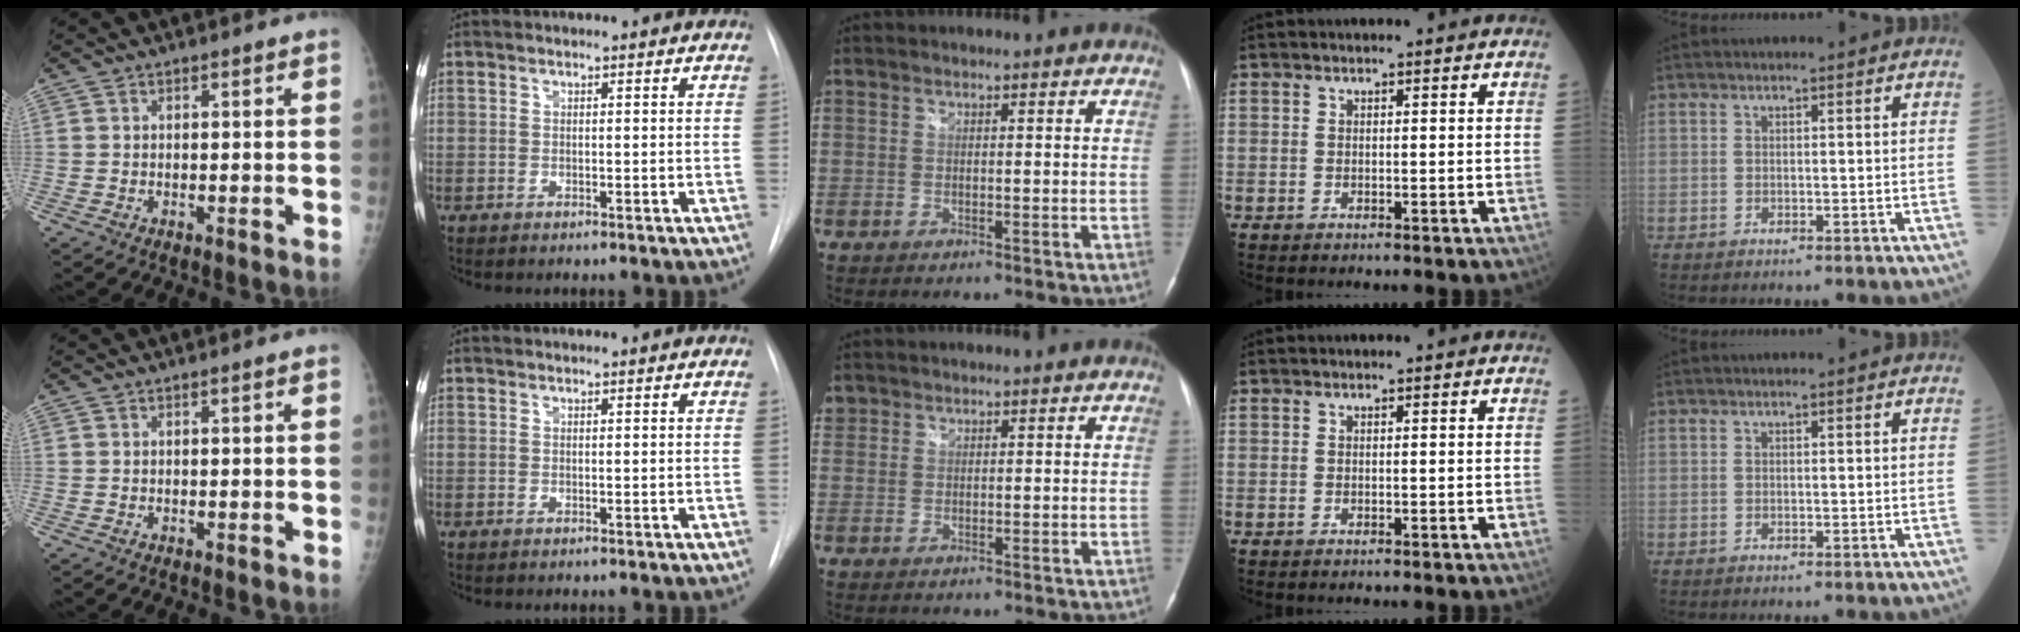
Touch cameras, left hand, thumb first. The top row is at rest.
{"middle": {"total": 1.5, "force": [1.0, 1.2, 0.0], "torque": [0.008, 0.011, 0.017]}}